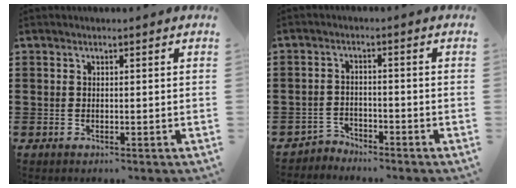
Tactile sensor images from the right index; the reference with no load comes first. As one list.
[{"total": 2.4, "force": [-2.4, 0.4, -0.3], "torque": [-0.005, 0.003, -0.053]}]